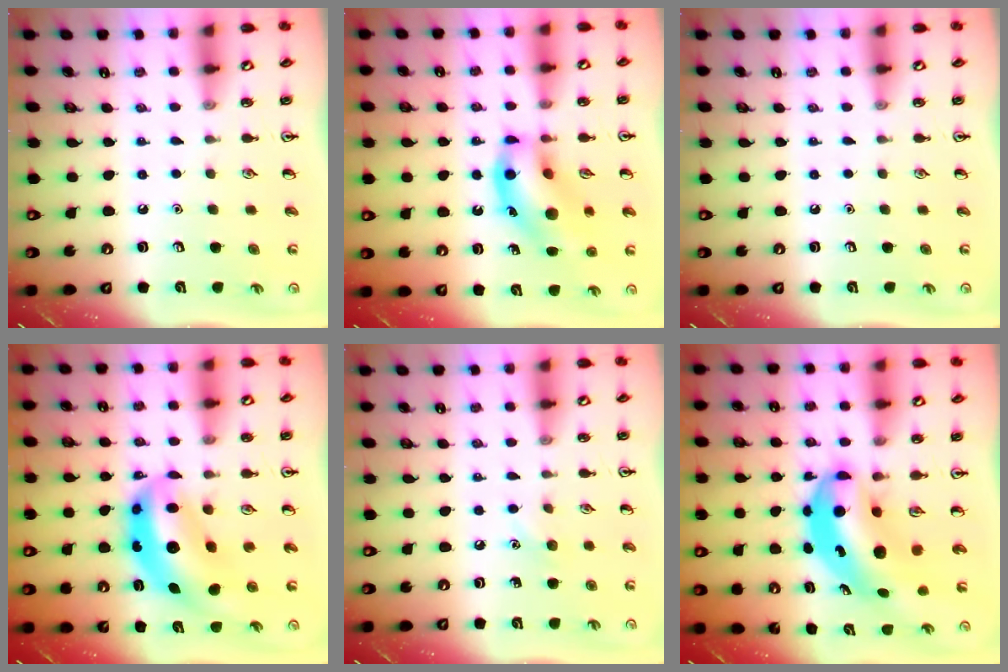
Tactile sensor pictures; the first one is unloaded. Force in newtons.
{"total": 15.9, "press": 15.7, "slide": 2.3}
{"total": 0.0}
{"total": 11.2, "press": 10.7, "slide": 3.2}
{"total": 5.3, "press": 5.0, "slide": 1.6}
{"total": 9.2, "press": 8.8, "slide": 2.5}